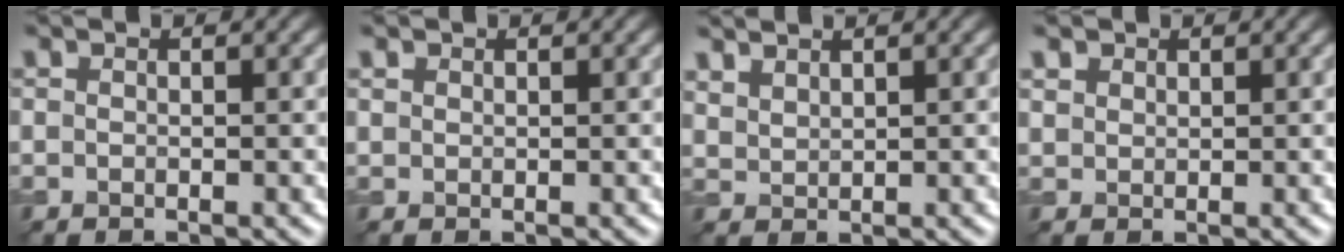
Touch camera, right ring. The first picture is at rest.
{"total": 0.6, "force": [0.4, 0.4, 0.1], "torque": [-0.001, -0.001, 0.011]}
{"total": 2.0, "force": [1.8, 0.7, 0.6], "torque": [-0.015, 0.007, 0.043]}
{"total": 1.3, "force": [0.9, 0.9, 0.2], "torque": [-0.007, -0.001, 0.023]}